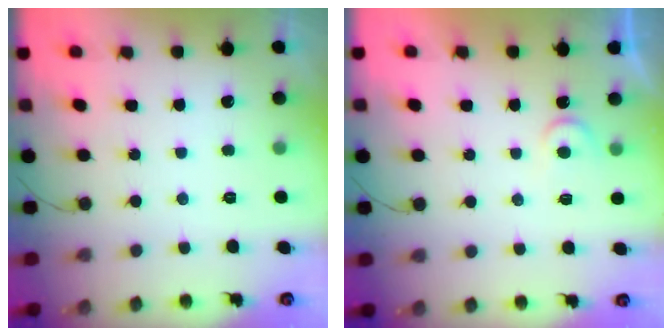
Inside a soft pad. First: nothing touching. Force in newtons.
{"total": 4.1, "press": 4.1, "slide": 0.4}